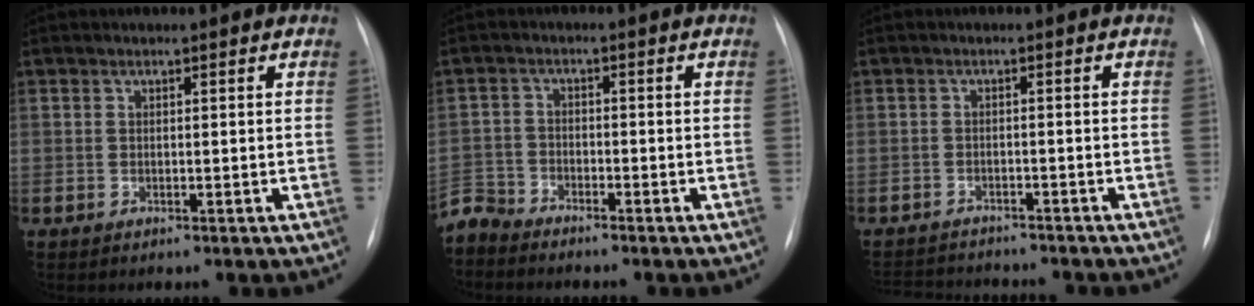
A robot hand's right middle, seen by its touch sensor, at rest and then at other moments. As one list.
[{"total": 4.1, "force": [-4.0, 0.5, -0.6], "torque": [0.013, -0.010, -0.080]}, {"total": 10.2, "force": [-9.5, 2.2, 2.9], "torque": [-0.054, 0.002, -0.127]}]